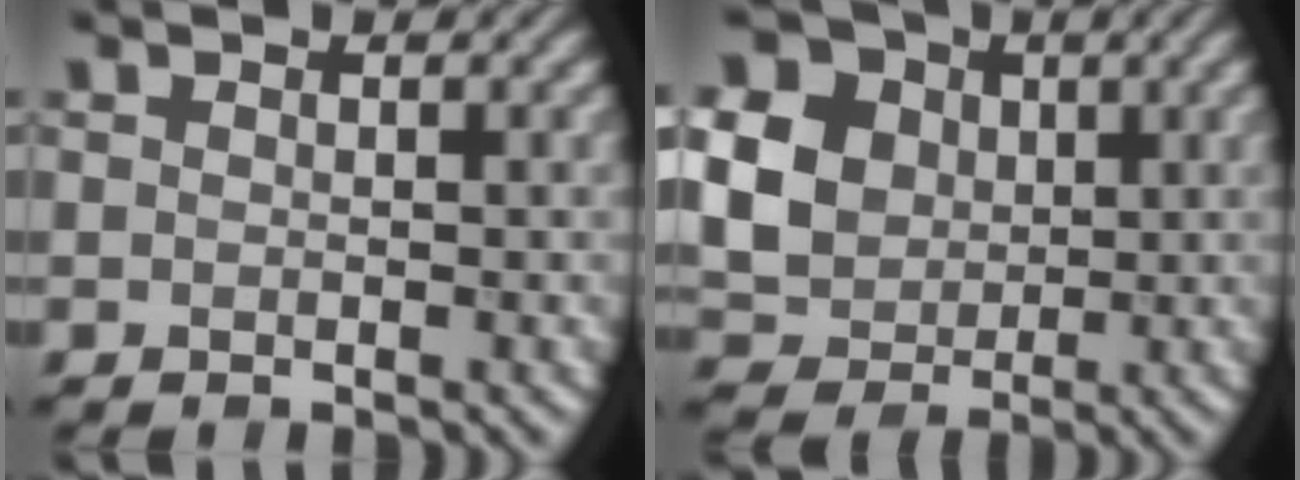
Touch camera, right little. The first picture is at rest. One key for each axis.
{"total": 12.5, "fx": 3.1, "fy": 10.5, "fz": 6.0, "tx": -0.158, "ty": 0.016, "tz": 0.061}